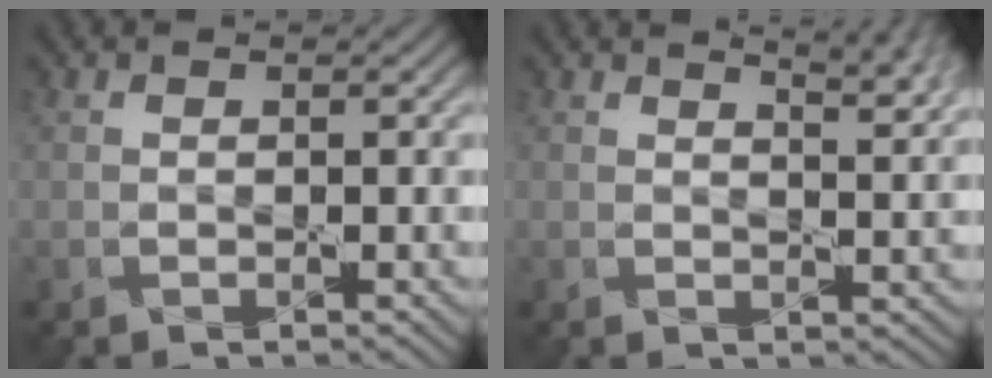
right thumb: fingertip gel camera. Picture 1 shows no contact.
{"total": 5.1, "force": [3.5, 1.3, 3.4], "torque": [-0.038, 0.006, 0.037]}